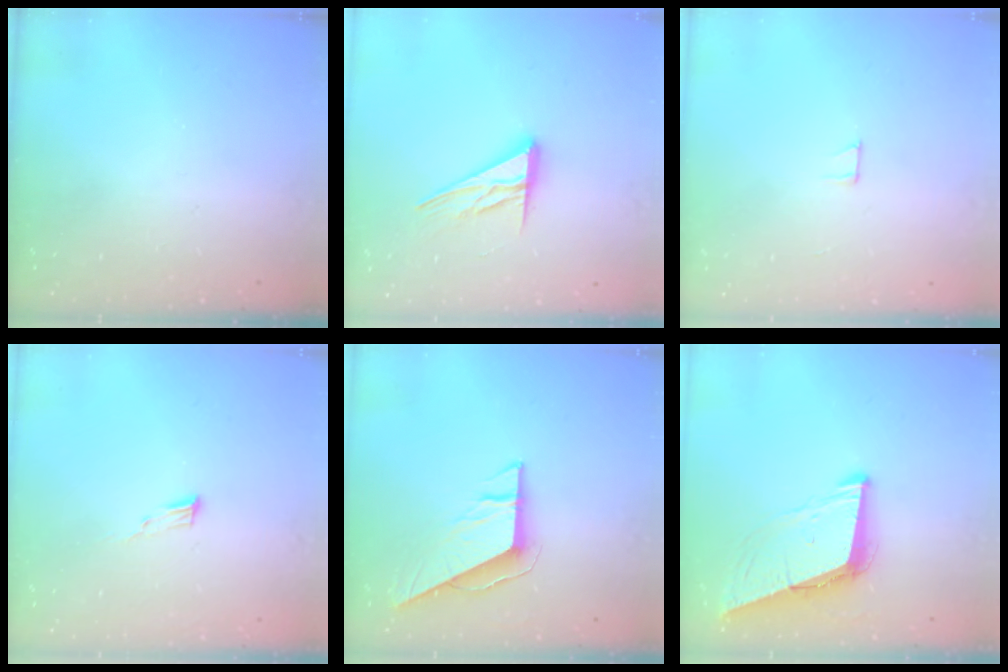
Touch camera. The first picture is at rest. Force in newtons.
{"total": 12.6, "press": 12.5, "slide": 1.1}
{"total": 4.3, "press": 4.3, "slide": 0.4}
{"total": 4.4, "press": 4.3, "slide": 1.0}
{"total": 8.1, "press": 8.1, "slide": 0.4}
{"total": 8.8, "press": 8.1, "slide": 3.6}